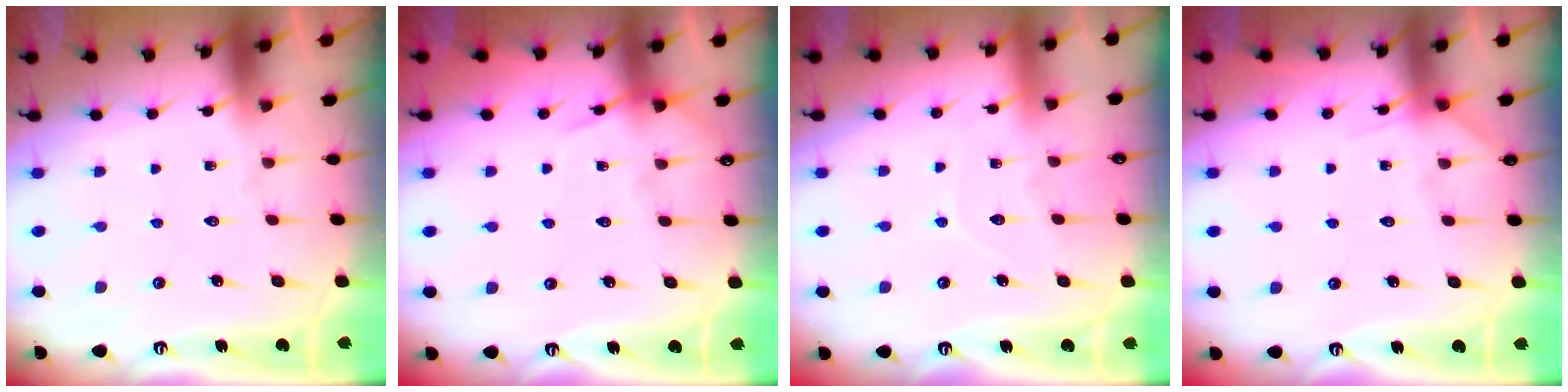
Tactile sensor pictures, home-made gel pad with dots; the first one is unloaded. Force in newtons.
{"total": 5.8, "press": 5.7, "slide": 0.7}
{"total": 5.3, "press": 5.3, "slide": 0.4}
{"total": 5.5, "press": 5.5, "slide": 0.5}